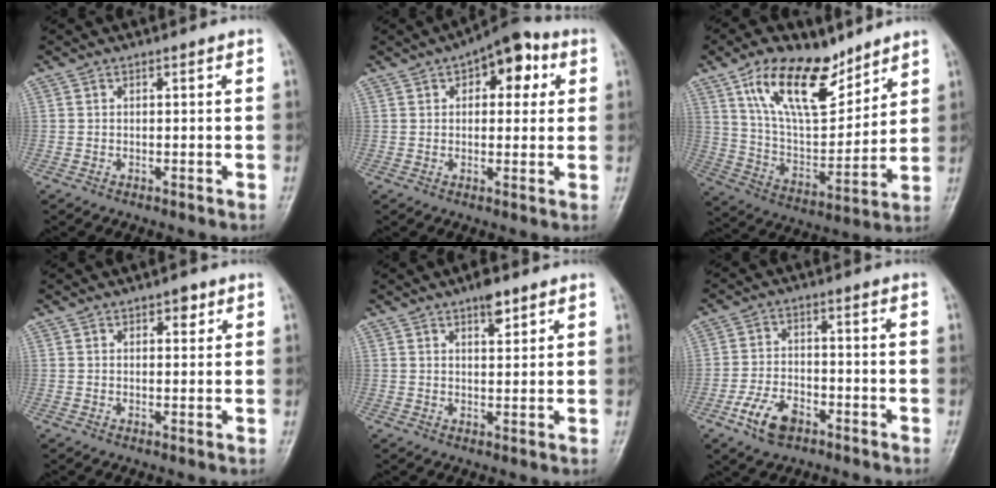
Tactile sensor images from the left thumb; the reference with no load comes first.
{"total": 10.4, "force": [4.0, 5.6, 7.8], "torque": [-0.064, 0.010, 0.044]}
{"total": 18.0, "force": [11.1, 8.5, 11.4], "torque": [-0.154, -0.059, 0.207]}
{"total": 2.6, "force": [1.5, 1.5, 1.6], "torque": [-0.007, -0.005, 0.019]}
{"total": 4.0, "force": [2.7, 1.5, 2.6], "torque": [-0.028, -0.013, 0.040]}
{"total": 7.2, "force": [-3.9, 4.2, 4.4], "torque": [-0.077, 0.017, -0.072]}